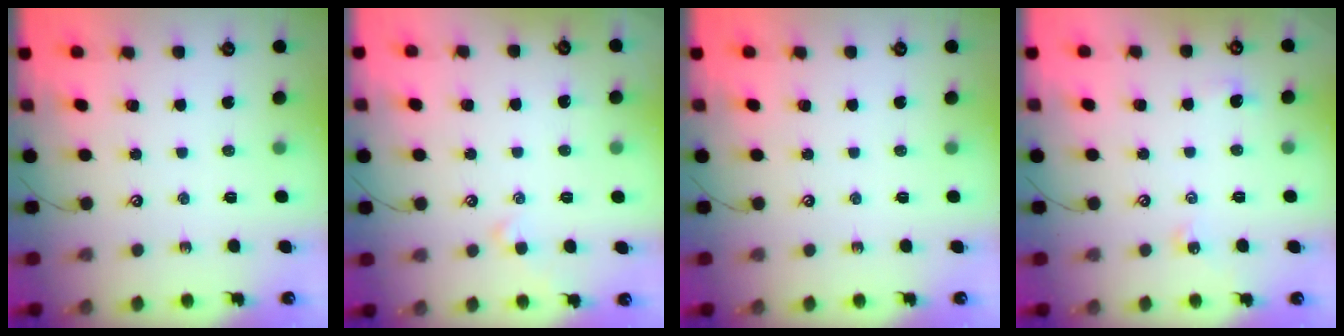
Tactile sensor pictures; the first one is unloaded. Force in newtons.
{"total": 1.6, "press": 1.5, "slide": 0.4}
{"total": 0.0}
{"total": 2.2, "press": 2.2, "slide": 0.4}